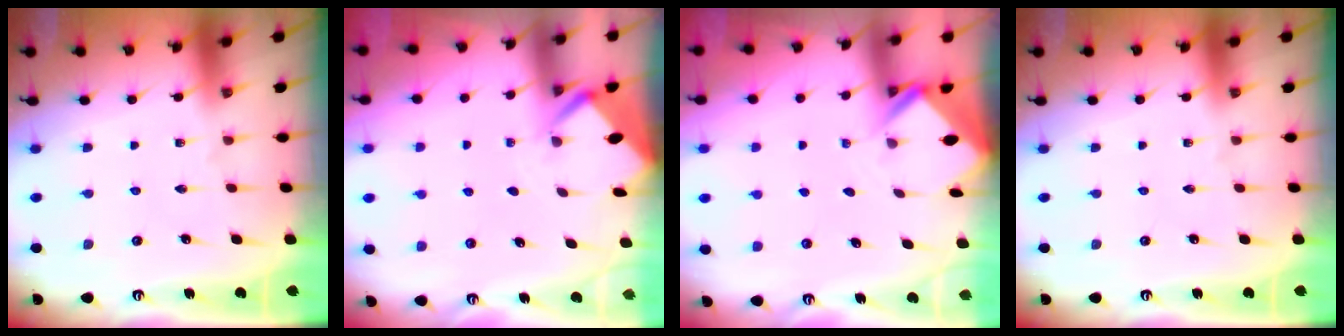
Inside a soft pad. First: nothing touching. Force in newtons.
{"total": 2.8, "press": 2.8, "slide": 0.2}
{"total": 2.6, "press": 2.6, "slide": 0.2}
{"total": 0.0}